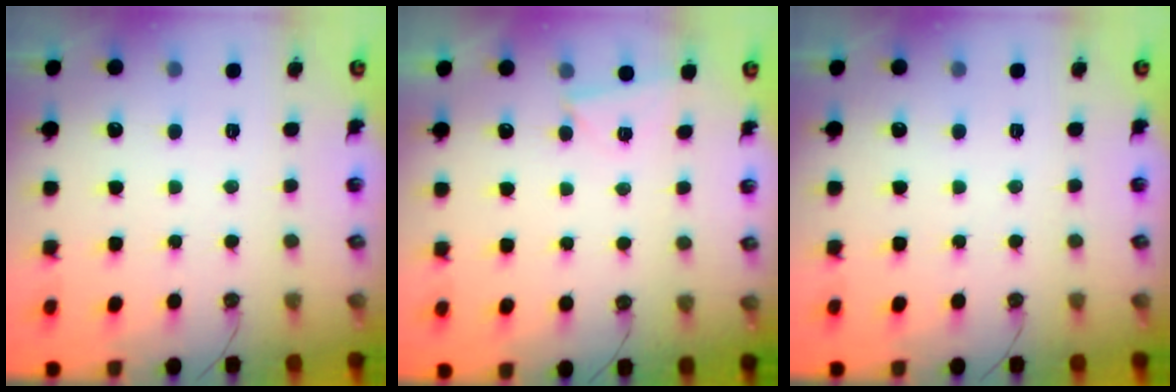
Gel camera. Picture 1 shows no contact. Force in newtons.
{"total": 2.6, "press": 2.5, "slide": 0.3}
{"total": 0.0}